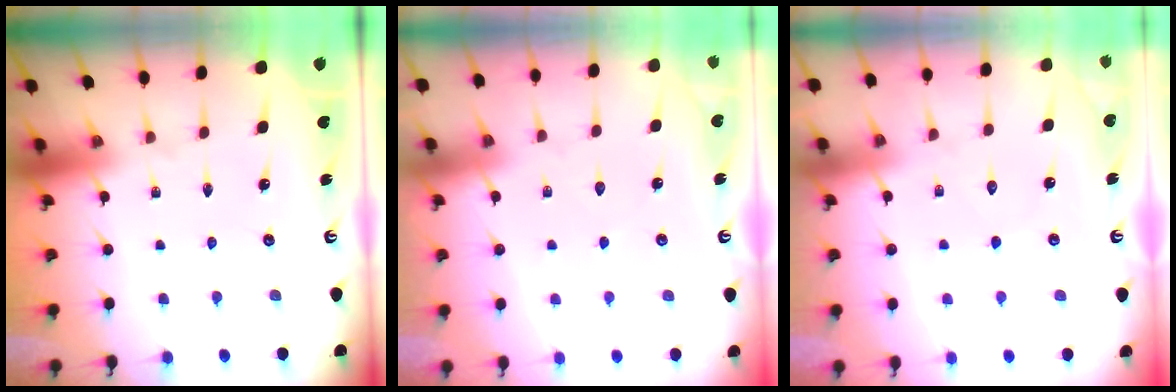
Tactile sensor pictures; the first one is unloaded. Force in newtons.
{"total": 2.3, "press": 2.3, "slide": 0.3}
{"total": 4.6, "press": 4.5, "slide": 0.6}